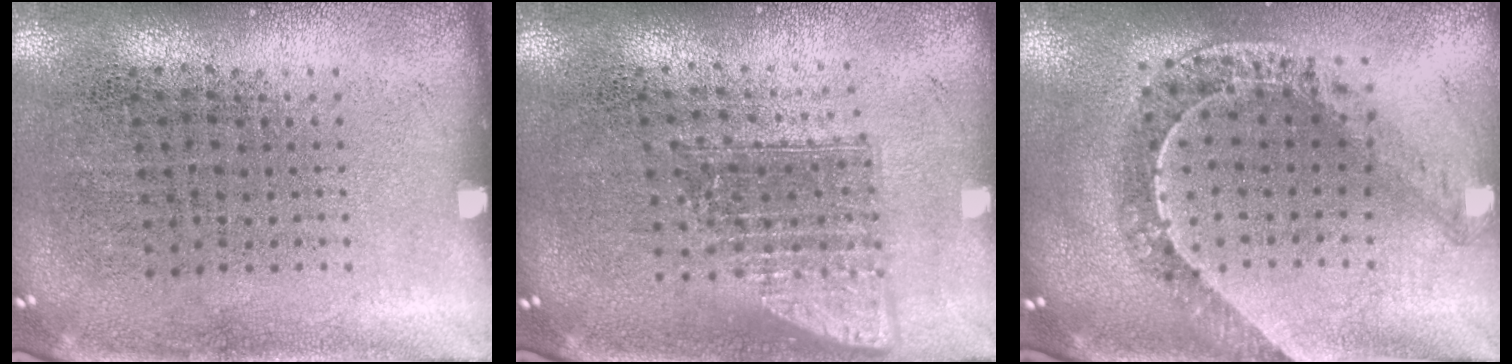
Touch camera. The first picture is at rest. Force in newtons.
{"total": 1.5, "press": 1.2, "slide": 0.9}
{"total": 1.2, "press": 1.2, "slide": 0.2}